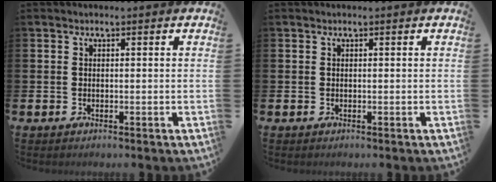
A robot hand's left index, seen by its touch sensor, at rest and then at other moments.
{"total": 0.0}